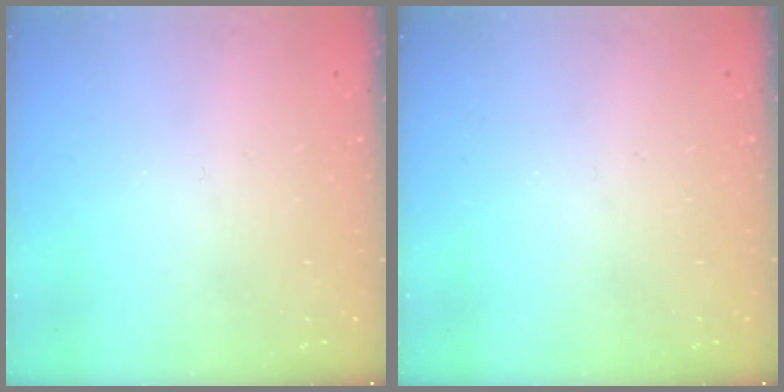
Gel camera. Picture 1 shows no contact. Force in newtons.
{"total": 0.0}